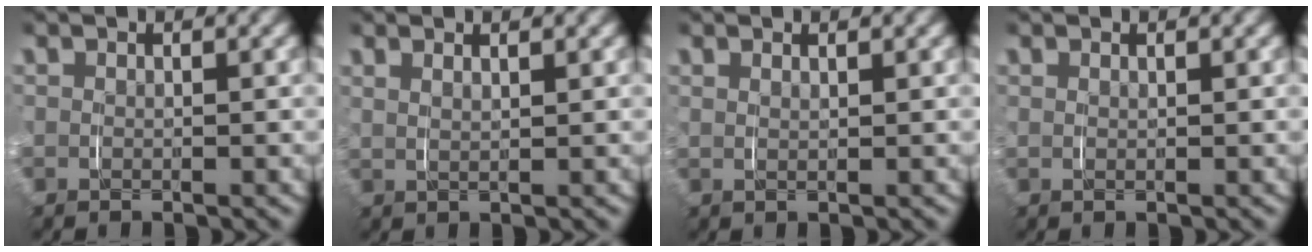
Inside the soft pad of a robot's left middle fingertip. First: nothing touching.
{"total": 1.5, "force": [1.1, 0.1, 1.0], "torque": [-0.020, -0.001, 0.023]}
{"total": 1.0, "force": [0.7, 0.0, 0.6], "torque": [-0.011, -0.001, 0.016]}
{"total": 0.6, "force": [0.5, 0.0, 0.3], "torque": [-0.005, 0.000, 0.010]}